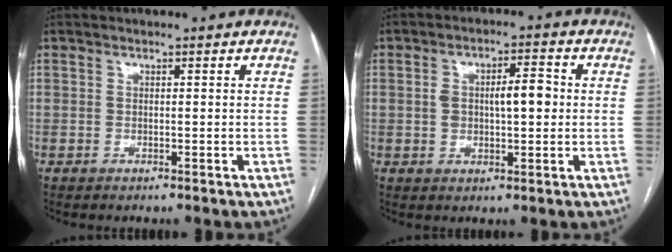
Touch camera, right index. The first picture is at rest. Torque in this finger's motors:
{"motor_torque": [0.19, 0.09, 0.12, 0.07]}